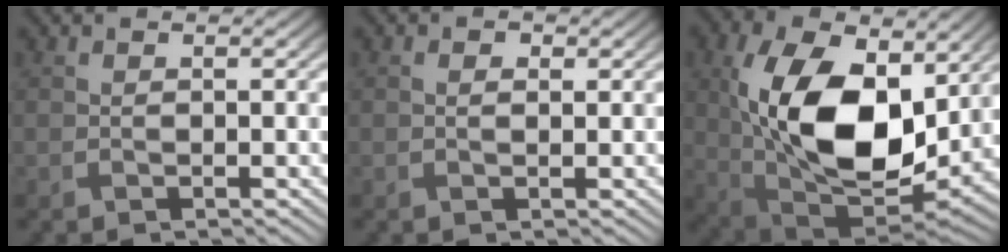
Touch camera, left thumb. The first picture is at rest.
{"total": 1.2, "force": [0.4, 0.6, 0.9], "torque": [-0.009, -0.006, 0.010]}
{"total": 16.1, "force": [2.5, 9.3, 12.8], "torque": [-0.263, -0.007, 0.055]}